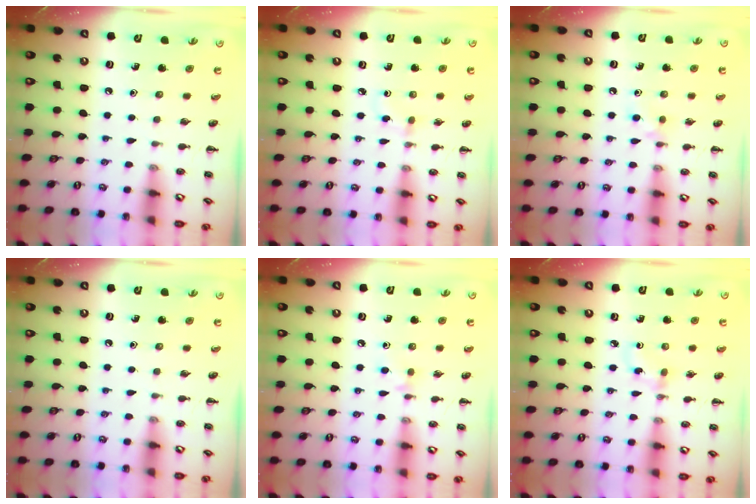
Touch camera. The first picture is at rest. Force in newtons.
{"total": 2.7, "press": 2.4, "slide": 1.1}
{"total": 4.1, "press": 3.9, "slide": 1.3}
{"total": 0.0}
{"total": 3.9, "press": 3.5, "slide": 1.5}
{"total": 3.2, "press": 3.0, "slide": 1.2}